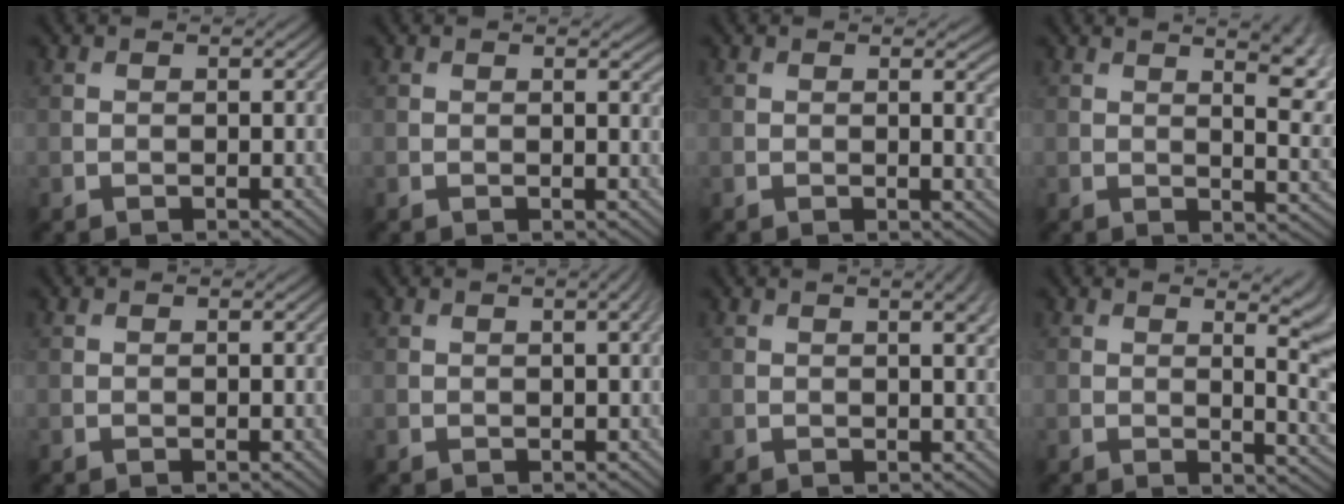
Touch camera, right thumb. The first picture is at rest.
{"total": 1.2, "force": [0.4, 0.3, 1.2], "torque": [-0.014, -0.003, 0.004]}
{"total": 2.5, "force": [0.3, 0.6, 2.4], "torque": [-0.034, -0.002, 0.004]}
{"total": 9.7, "force": [4.5, 3.3, 7.9], "torque": [-0.094, 0.023, 0.058]}
{"total": 0.0}
{"total": 1.2, "force": [0.3, 0.1, 1.1], "torque": [-0.014, 0.006, 0.003]}
{"total": 3.2, "force": [1.2, 0.8, 2.9], "torque": [-0.038, 0.006, 0.012]}
{"total": 6.8, "force": [1.3, 2.4, 6.2], "torque": [-0.053, 0.005, 0.014]}